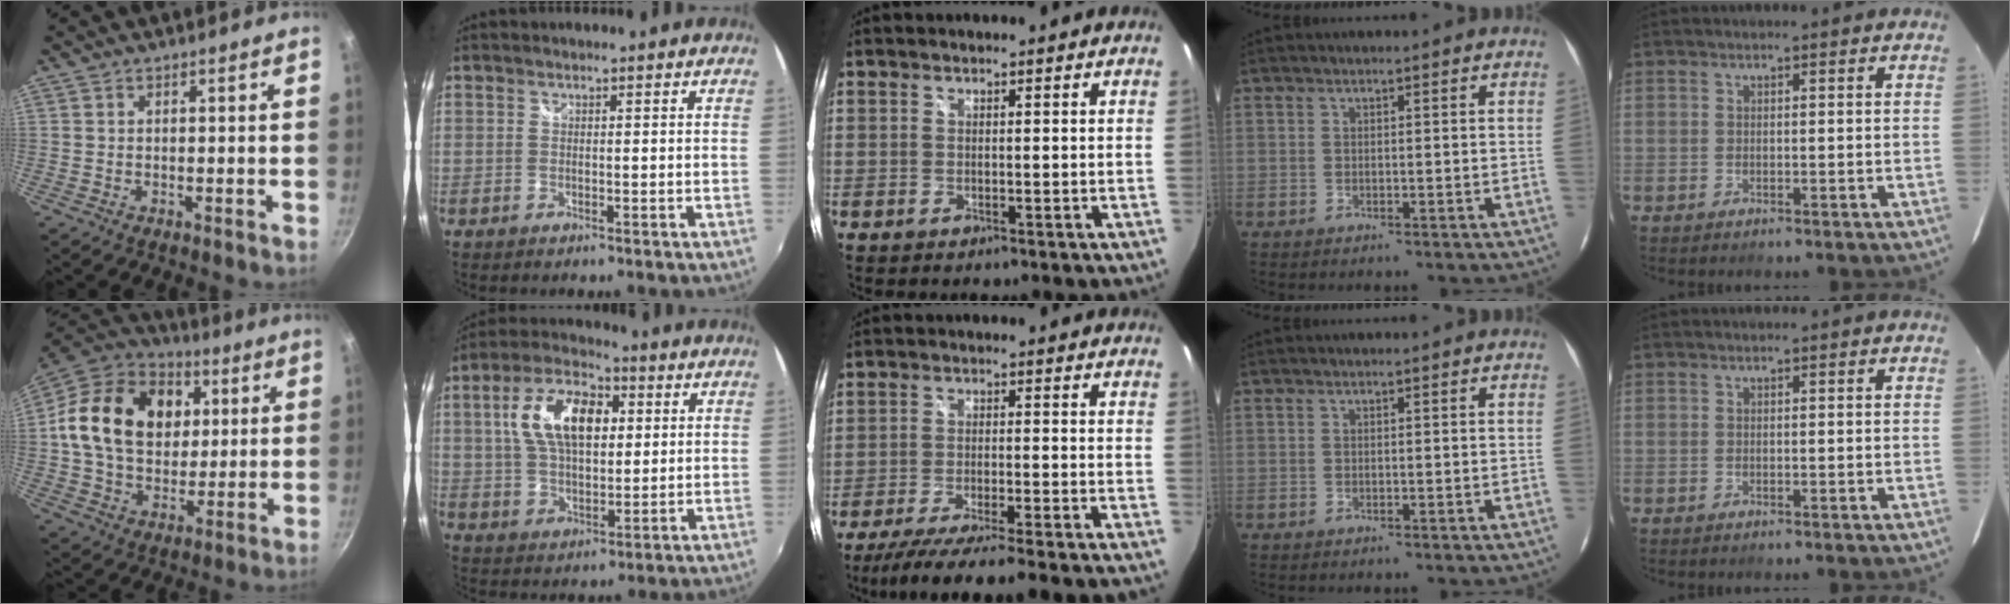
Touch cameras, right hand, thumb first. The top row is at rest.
{"thumb": {"total": 22.7, "force": [4.6, 17.0, 14.4], "torque": [-0.220, 0.014, 0.072]}, "index": {"total": 14.6, "force": [3.6, 7.9, 11.8], "torque": [-0.219, 0.027, 0.064]}, "middle": {"total": 15.2, "force": [-13.3, -1.0, 7.2], "torque": [-0.136, -0.030, -0.203]}}